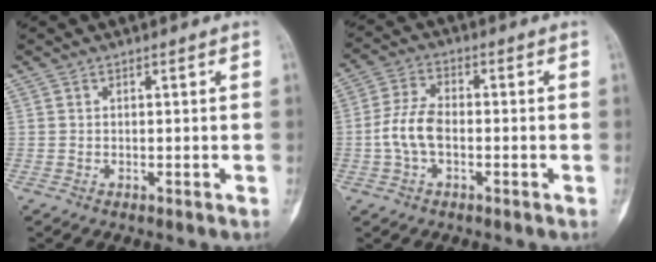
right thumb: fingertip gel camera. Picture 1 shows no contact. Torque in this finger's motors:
{"motor_torque": [0.22, 0.19, 0.48, 0.39, 0.10]}